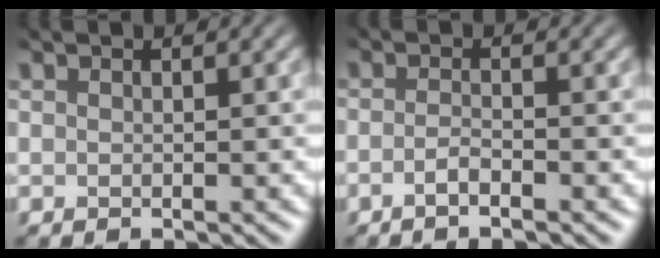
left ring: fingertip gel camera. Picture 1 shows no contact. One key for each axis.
{"total": 2.1, "fx": -1.6, "fy": 0.5, "fz": 1.3, "tx": -0.023, "ty": -0.008, "tz": -0.027}